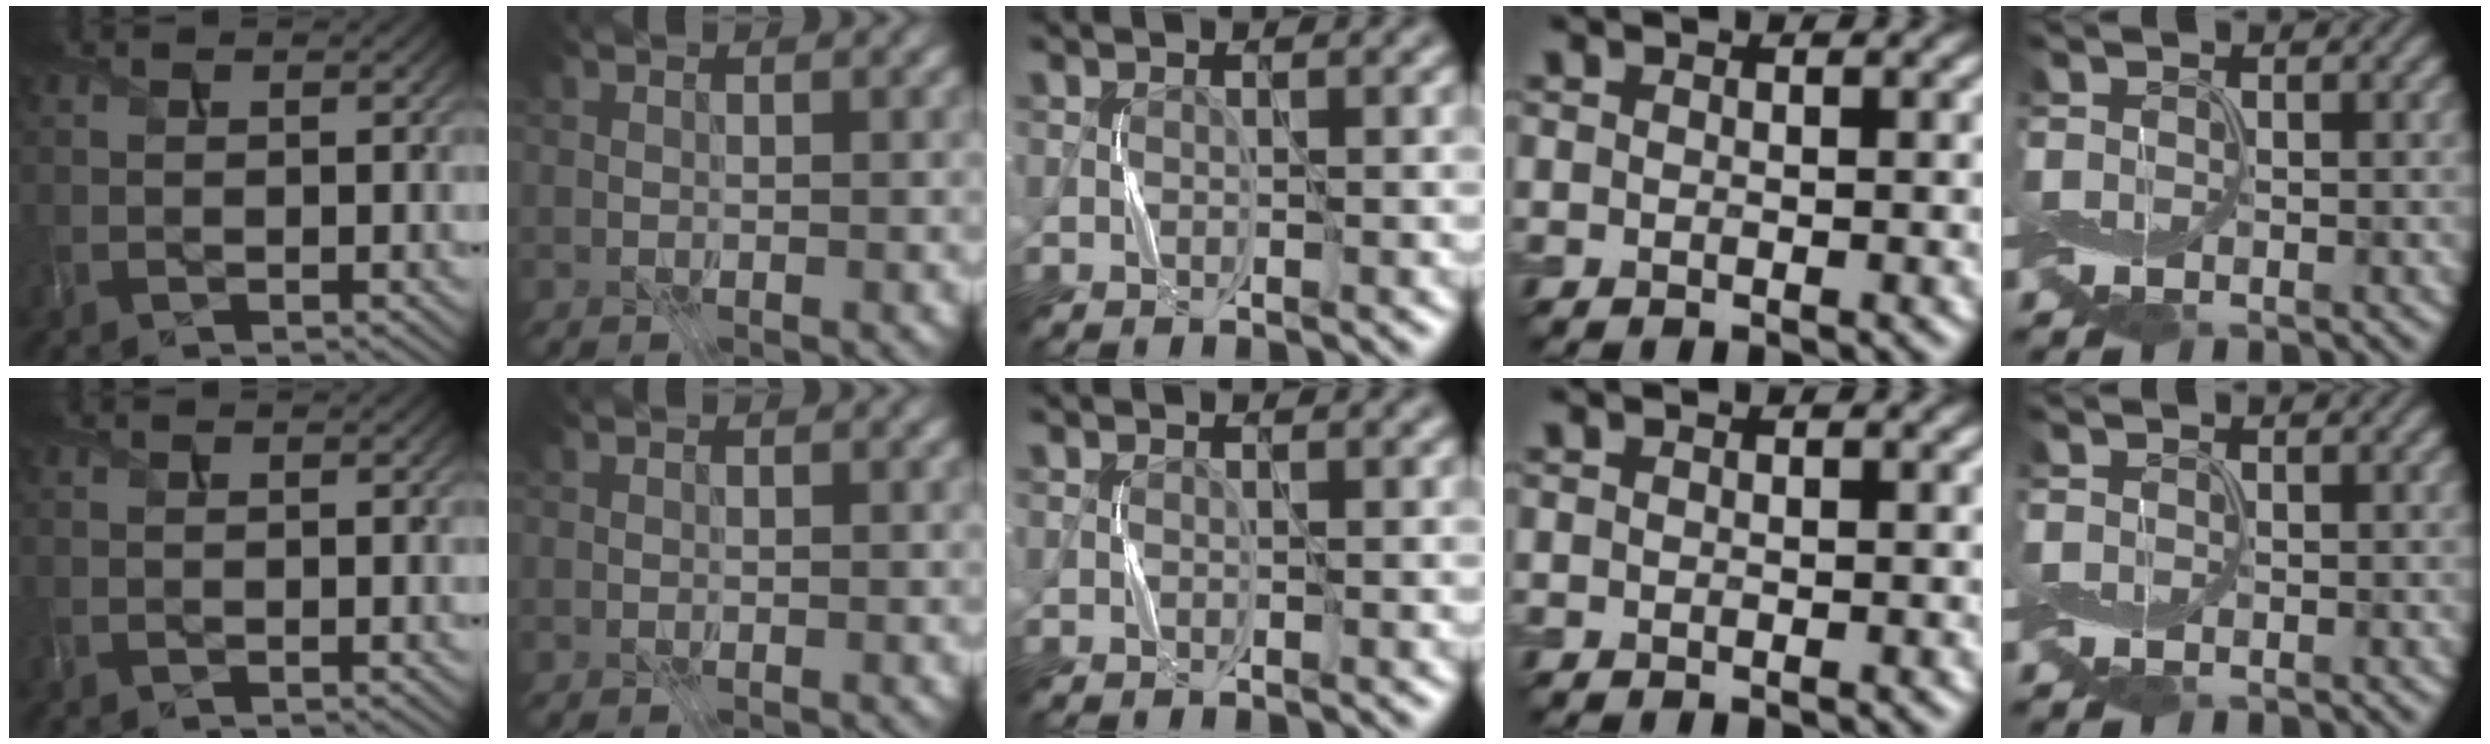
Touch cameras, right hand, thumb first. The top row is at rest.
{}